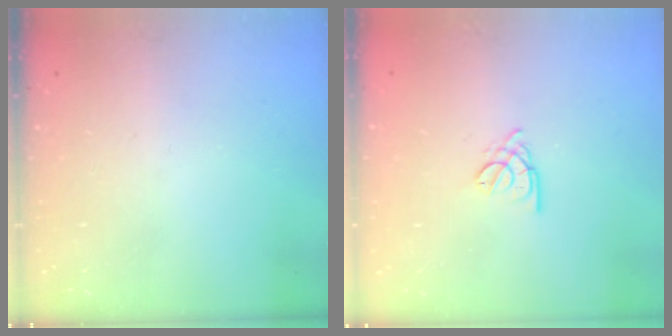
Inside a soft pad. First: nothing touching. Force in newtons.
{"total": 2.3, "press": 2.3, "slide": 0.5}